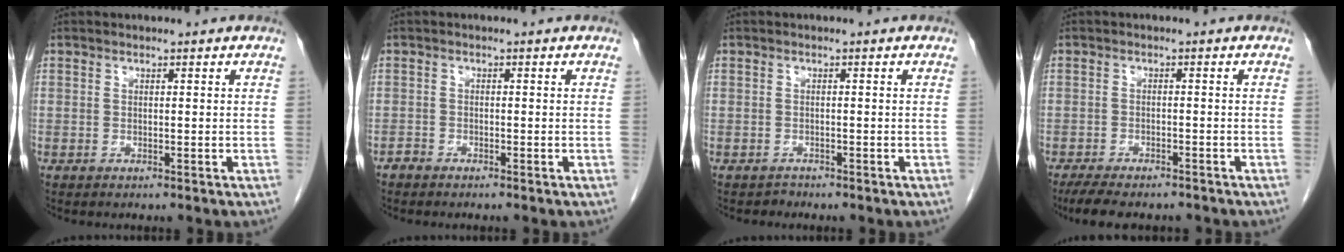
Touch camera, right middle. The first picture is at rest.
{"total": 0.9, "force": [-0.8, 0.3, 0.1], "torque": [-0.002, 0.002, -0.018]}
{"total": 0.8, "force": [-0.7, 0.2, -0.2], "torque": [-0.001, -0.003, -0.015]}
{"total": 9.2, "force": [-7.8, 2.6, 4.2], "torque": [-0.064, -0.008, -0.114]}